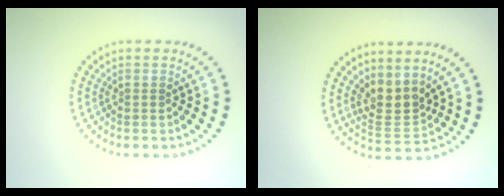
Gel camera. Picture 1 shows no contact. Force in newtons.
{"total": 2.9, "press": 2.3, "slide": 1.9}